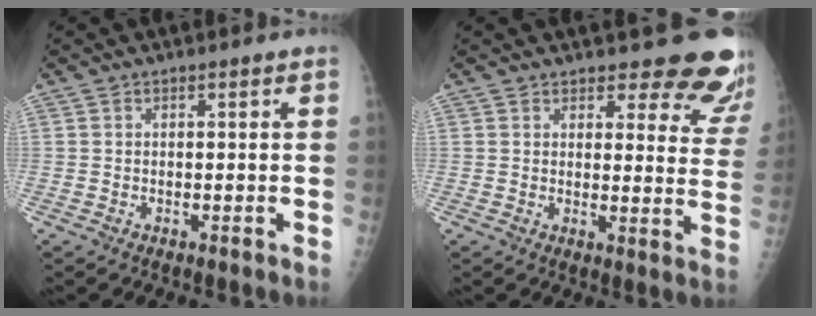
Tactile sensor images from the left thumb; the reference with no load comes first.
{"total": 13.7, "force": [12.4, 4.3, 3.8], "torque": [0.012, -0.096, 0.118]}